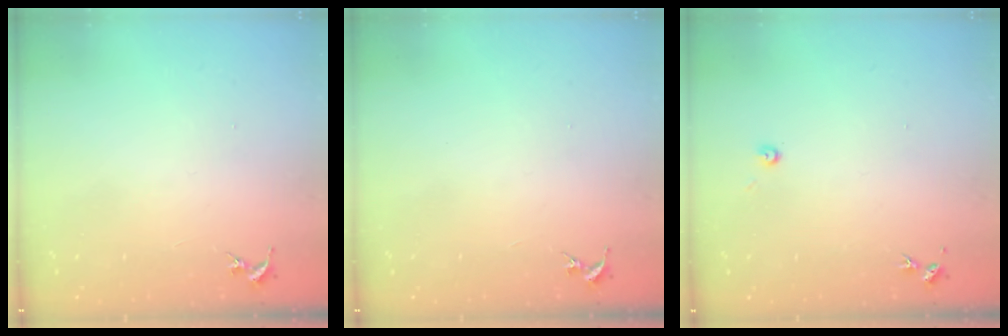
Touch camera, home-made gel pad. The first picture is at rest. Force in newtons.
{"total": 0.0}
{"total": 2.7, "press": 2.7, "slide": 0.2}